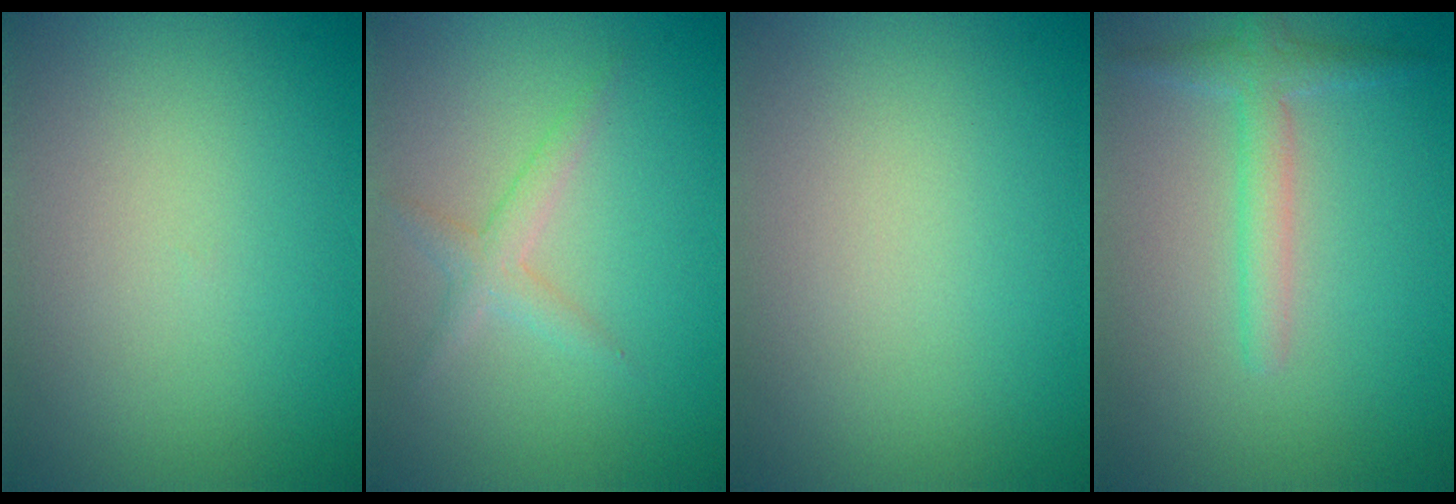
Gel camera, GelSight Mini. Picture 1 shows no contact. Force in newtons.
{"total": 1.8, "press": 1.8, "slide": 0.1}
{"total": 0.0}
{"total": 2.4, "press": 2.4, "slide": 0.1}